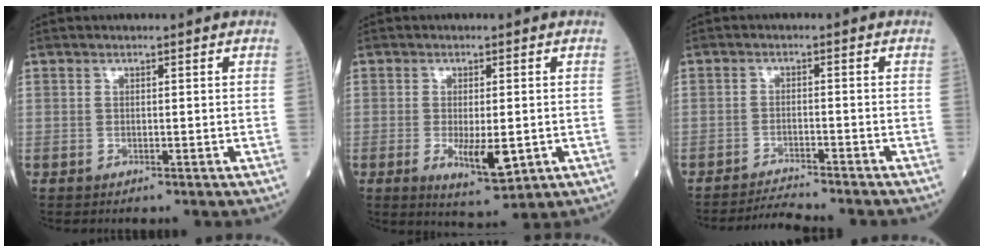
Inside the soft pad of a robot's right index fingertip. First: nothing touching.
{"total": 6.5, "force": [-1.6, 1.9, 6.0], "torque": [-0.095, -0.013, -0.019]}
{"total": 5.1, "force": [-4.9, -0.8, 1.2], "torque": [-0.022, -0.014, -0.079]}